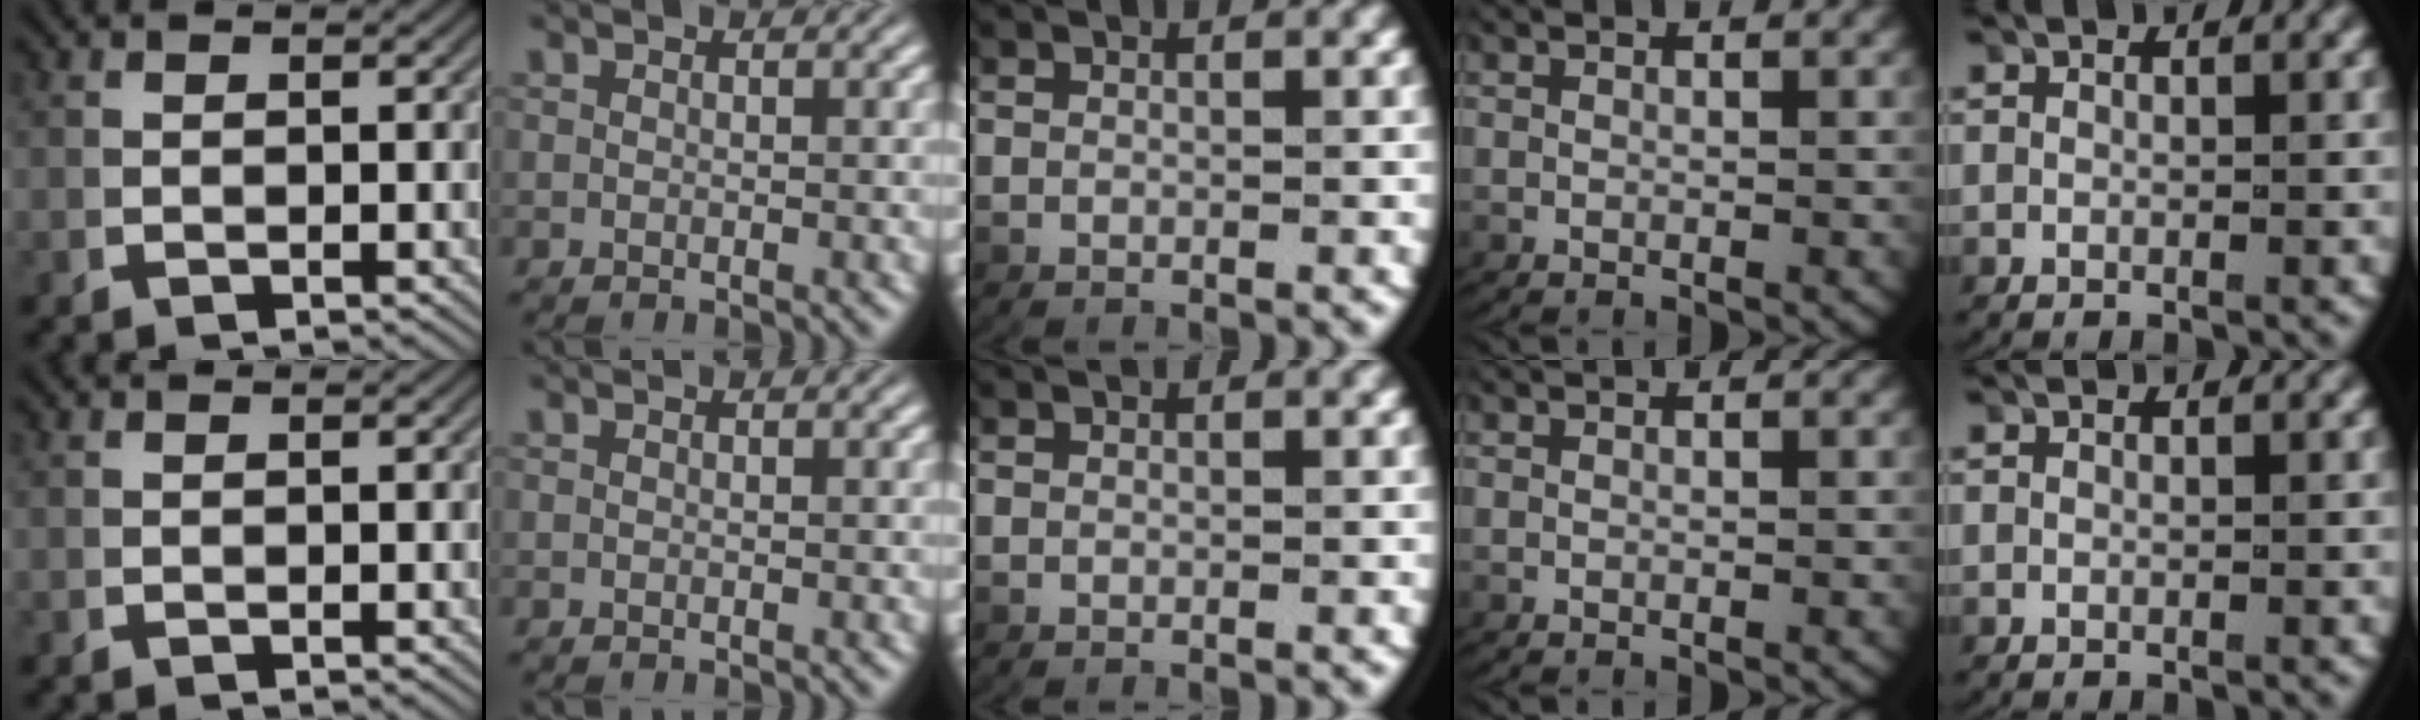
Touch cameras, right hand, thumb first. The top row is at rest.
{}